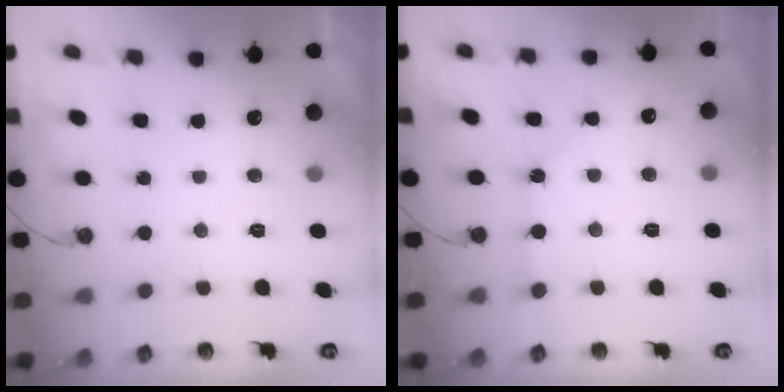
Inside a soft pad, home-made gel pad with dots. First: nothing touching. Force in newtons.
{"total": 0.7, "press": 0.7, "slide": 0.1}